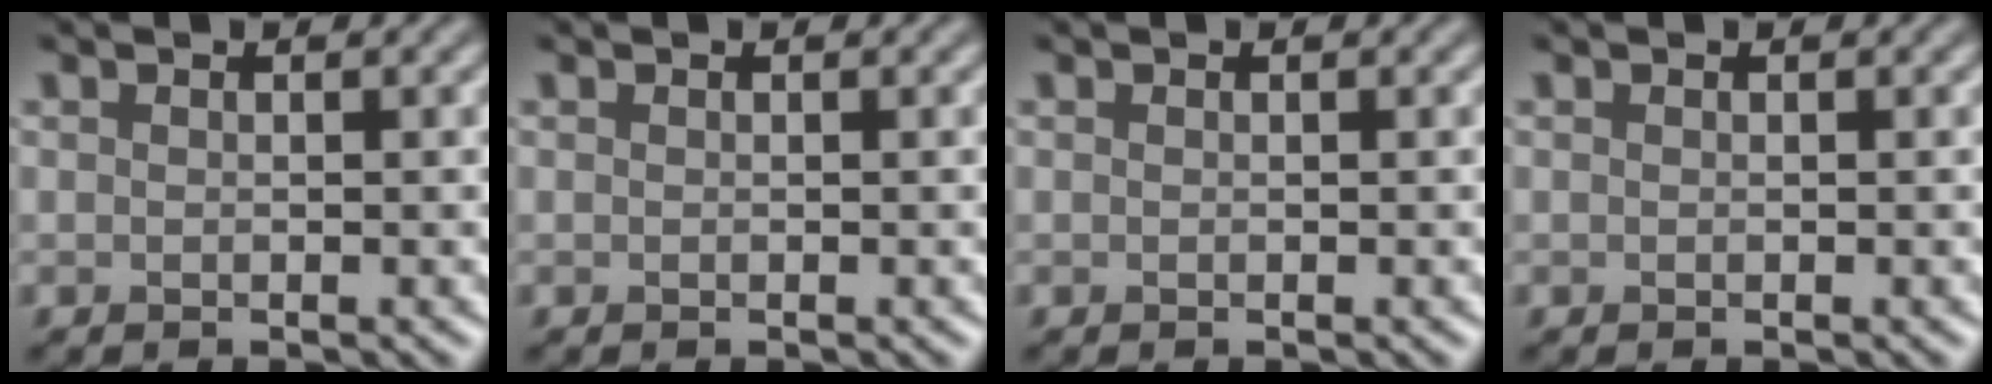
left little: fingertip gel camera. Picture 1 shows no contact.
{"total": 0.0}
{"total": 0.0}
{"total": 0.0}